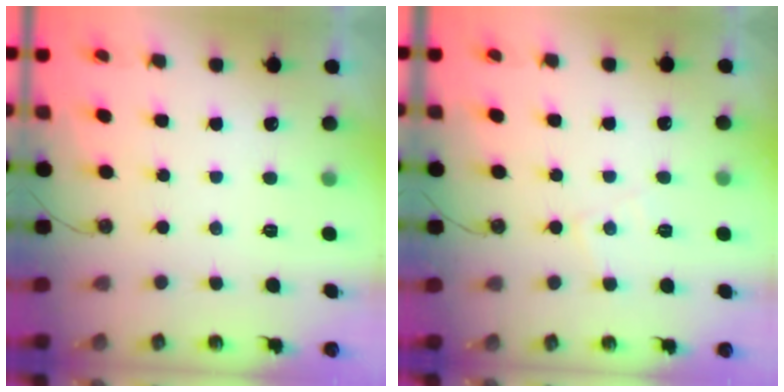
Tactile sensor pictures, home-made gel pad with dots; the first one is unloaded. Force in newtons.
{"total": 5.1, "press": 5.0, "slide": 0.7}